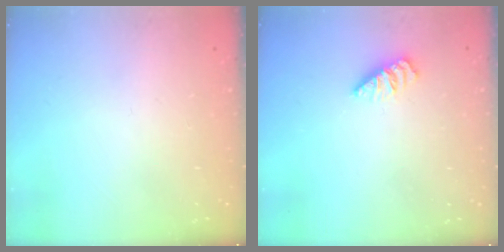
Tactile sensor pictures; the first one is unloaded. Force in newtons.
{"total": 0.0}